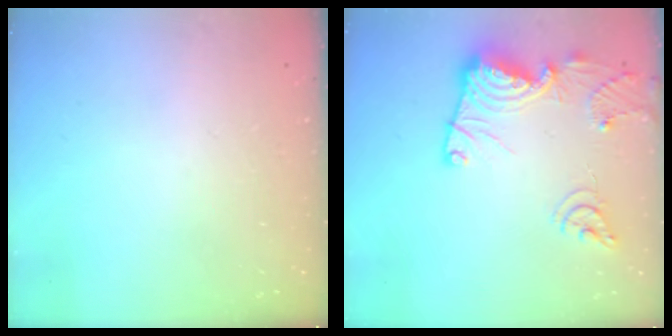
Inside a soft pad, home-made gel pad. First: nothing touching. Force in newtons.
{"total": 16.7, "press": 16.7, "slide": 1.2}